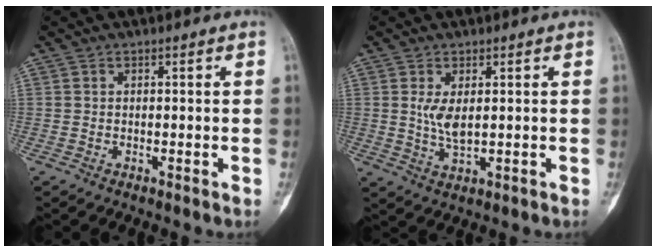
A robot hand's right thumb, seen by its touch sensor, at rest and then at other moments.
{"total": 4.1, "force": [0.7, 1.7, 3.7], "torque": [-0.072, -0.012, 0.022]}